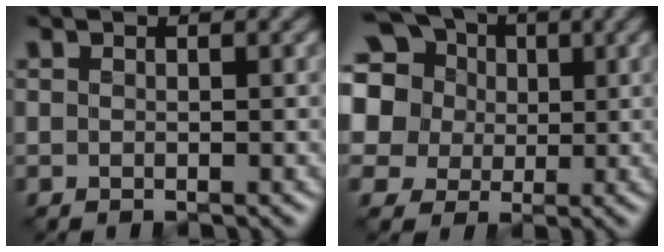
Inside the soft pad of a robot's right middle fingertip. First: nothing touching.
{"total": 14.3, "force": [4.9, 12.2, 5.5], "torque": [-0.168, 0.037, 0.079]}